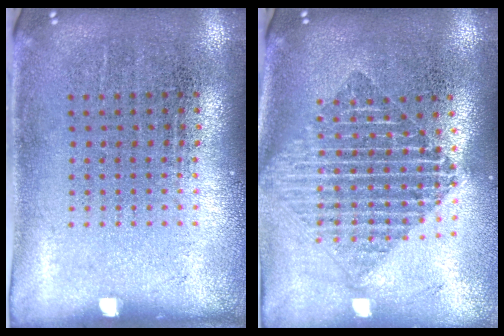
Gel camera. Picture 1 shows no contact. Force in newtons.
{"total": 1.9, "press": 1.6, "slide": 1.1}